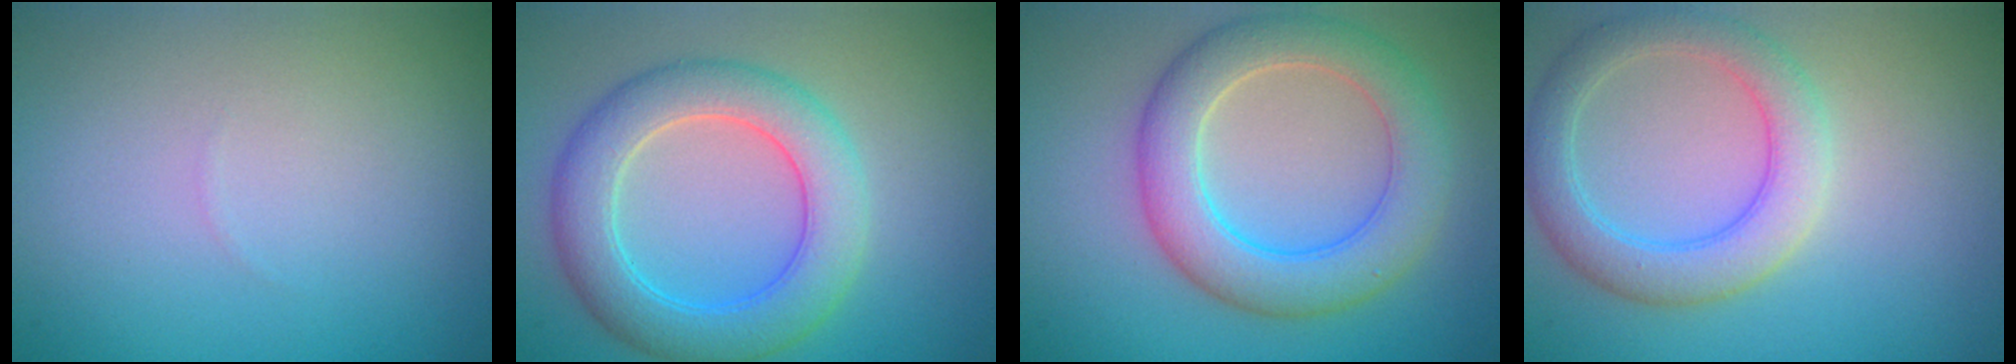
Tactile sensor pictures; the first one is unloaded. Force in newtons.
{"total": 6.0, "press": 6.0, "slide": 0.2}
{"total": 6.2, "press": 6.2, "slide": 0.3}
{"total": 4.6, "press": 4.6, "slide": 0.6}